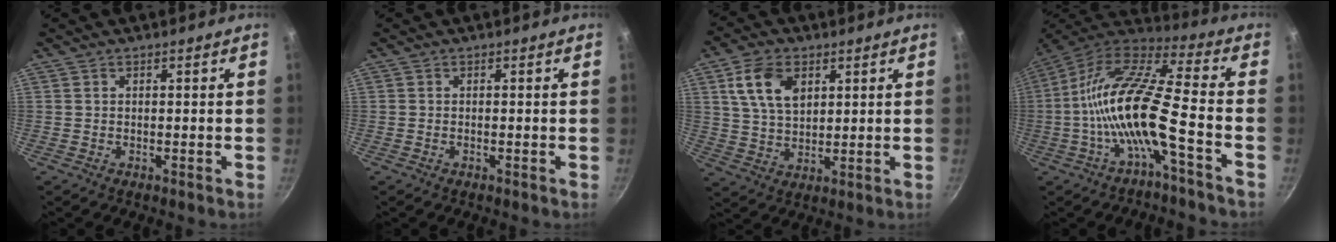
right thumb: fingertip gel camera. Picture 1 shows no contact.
{"total": 0.0}
{"total": 9.9, "force": [3.8, 6.3, 6.6], "torque": [-0.109, -0.011, 0.072]}
{"total": 17.6, "force": [-5.1, 3.9, 16.4], "torque": [-0.311, 0.044, -0.109]}